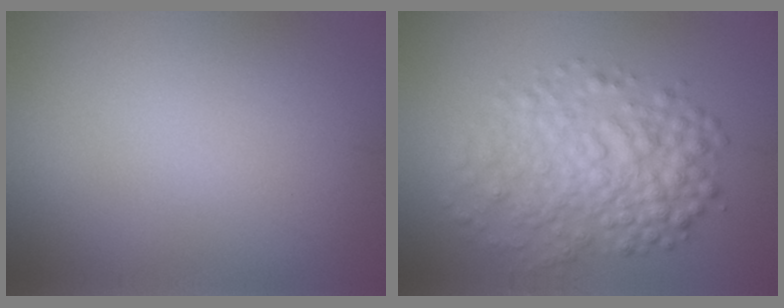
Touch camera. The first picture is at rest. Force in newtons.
{"total": 5.8, "press": 5.8, "slide": 0.1}